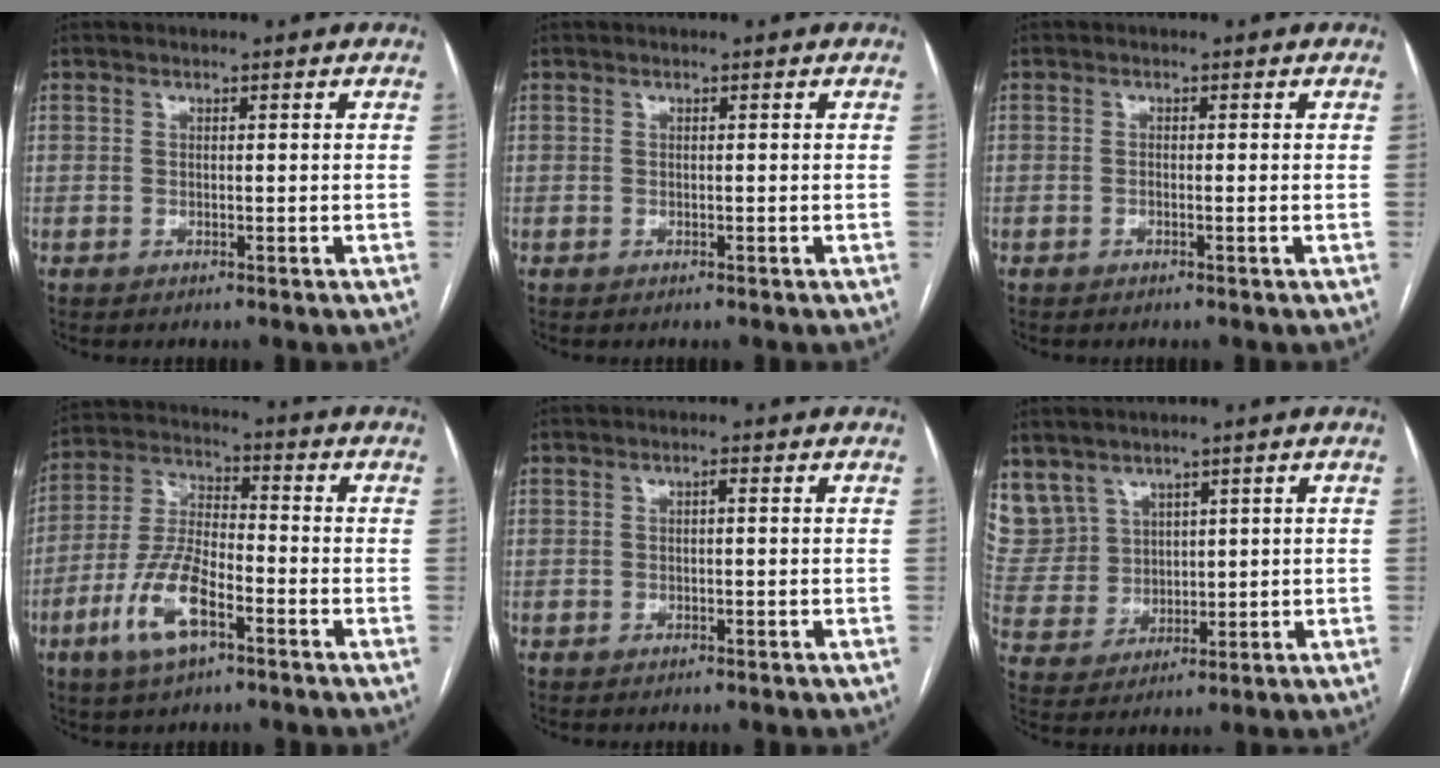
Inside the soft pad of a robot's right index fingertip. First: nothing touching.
{"total": 0.0}
{"total": 0.0}
{"total": 11.1, "force": [-5.2, 3.8, 9.0], "torque": [-0.198, 0.000, -0.099]}
{"total": 0.6, "force": [0.0, 0.1, 0.6], "torque": [-0.009, 0.002, 0.000]}
{"total": 11.0, "force": [6.9, 8.4, 1.7], "torque": [-0.062, 0.037, 0.171]}